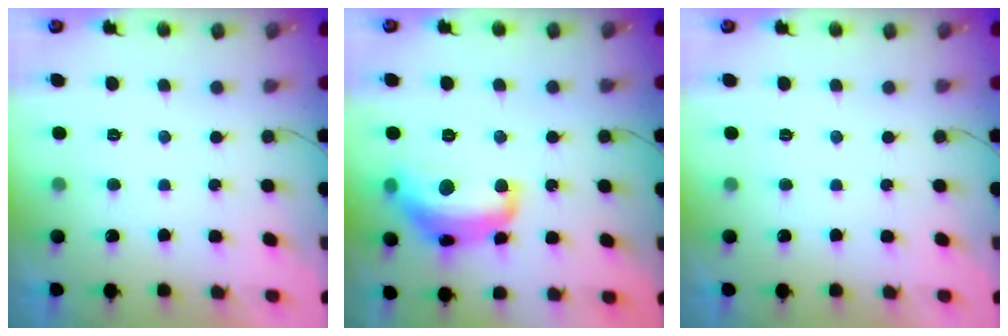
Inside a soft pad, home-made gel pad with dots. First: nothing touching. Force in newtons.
{"total": 15.0, "press": 15.0, "slide": 1.1}
{"total": 0.0}